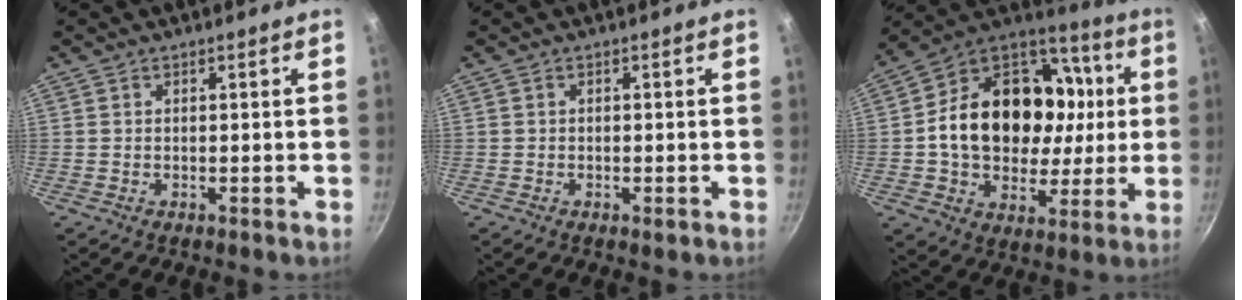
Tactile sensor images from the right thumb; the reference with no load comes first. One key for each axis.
{"total": 1.1, "fx": -0.5, "fy": 0.6, "fz": 0.8, "tx": -0.014, "ty": 0.002, "tz": -0.009}
{"total": 26.0, "fx": 1.7, "fy": 19.8, "fz": 16.7, "tx": -0.257, "ty": 0.036, "tz": 0.028}